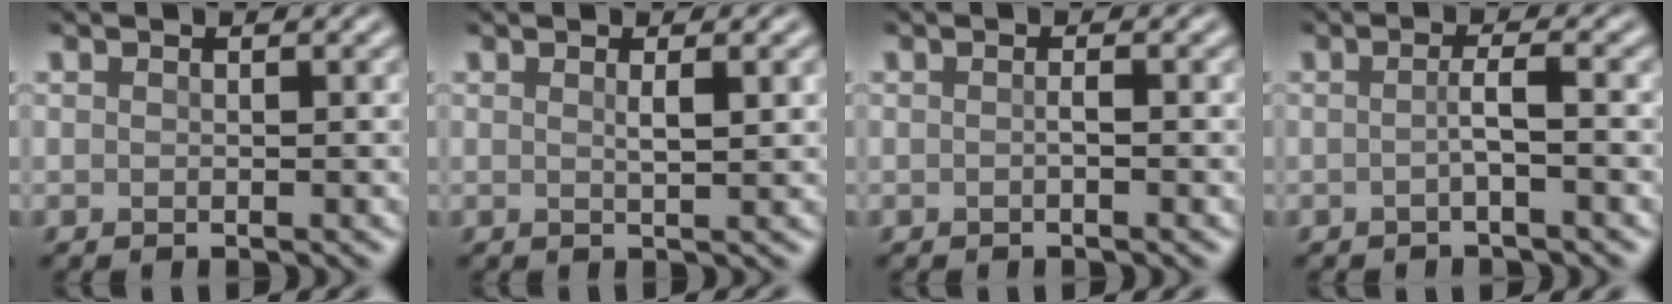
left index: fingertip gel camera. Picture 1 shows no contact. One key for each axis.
{"total": 2.0, "fx": 0.6, "fy": 0.5, "fz": 1.8, "tx": -0.024, "ty": 0.002, "tz": 0.006}
{"total": 0.5, "fx": -0.2, "fy": 0.0, "fz": 0.5, "tx": -0.011, "ty": 0.001, "tz": -0.003}
{"total": 1.8, "fx": -0.4, "fy": 0.2, "fz": 1.7, "tx": -0.030, "ty": 0.002, "tz": -0.011}